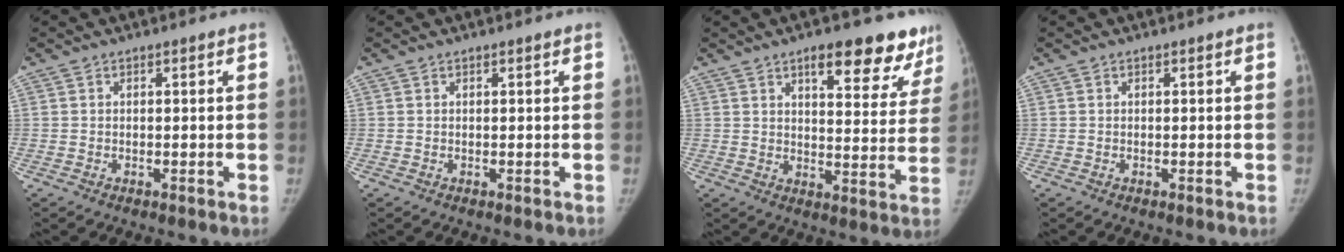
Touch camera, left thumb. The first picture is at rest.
{"total": 0.0}
{"total": 15.0, "force": [10.2, 5.7, 9.5], "torque": [-0.060, -0.049, 0.128]}
{"total": 0.0}